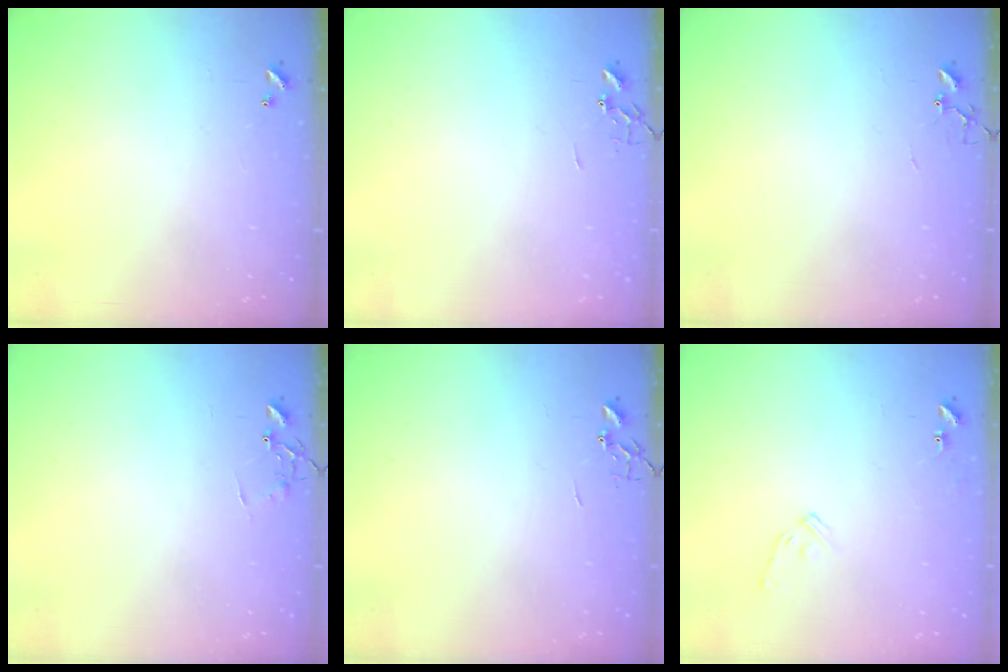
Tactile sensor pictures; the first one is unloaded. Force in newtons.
{"total": 0.0}
{"total": 3.8, "press": 3.7, "slide": 0.3}
{"total": 6.4, "press": 6.4, "slide": 0.4}
{"total": 0.0}
{"total": 8.2, "press": 8.2, "slide": 0.3}